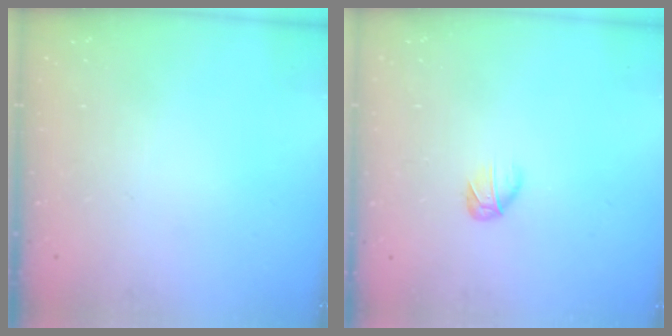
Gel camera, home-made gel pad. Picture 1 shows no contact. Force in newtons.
{"total": 3.4, "press": 3.3, "slide": 0.9}